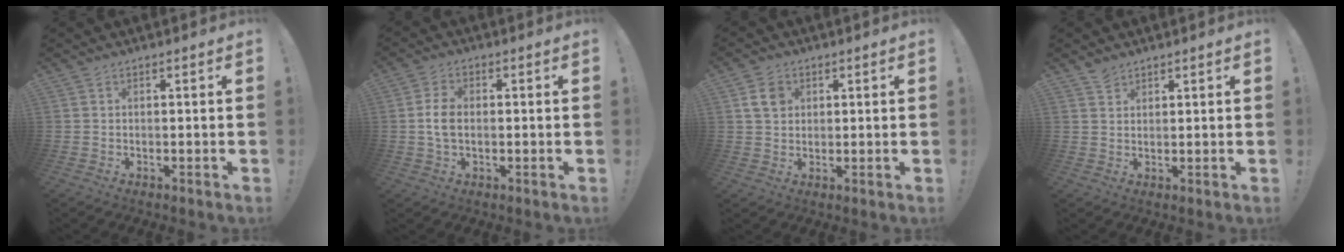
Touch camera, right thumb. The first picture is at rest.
{"total": 5.5, "force": [-0.5, 3.4, 4.2], "torque": [-0.081, 0.007, -0.008]}
{"total": 5.8, "force": [2.0, 4.6, 2.9], "torque": [-0.043, 0.004, 0.040]}
{"total": 2.6, "force": [2.3, 1.0, 0.7], "torque": [0.000, -0.016, 0.041]}